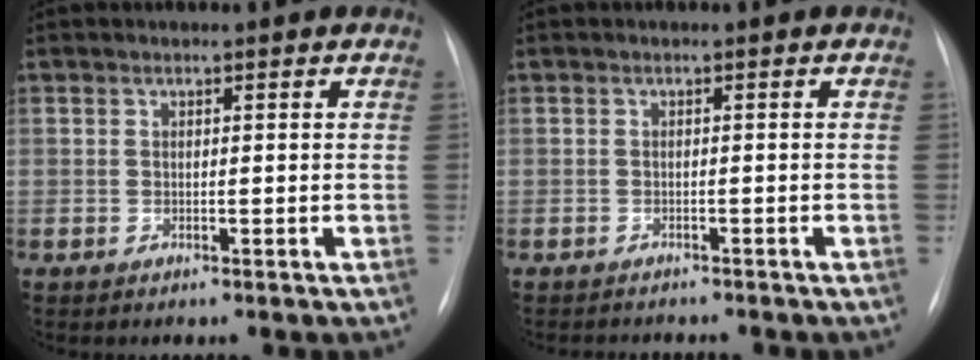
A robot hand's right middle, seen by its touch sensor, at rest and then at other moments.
{"total": 3.8, "force": [-3.6, 0.8, 1.0], "torque": [-0.008, -0.005, -0.045]}